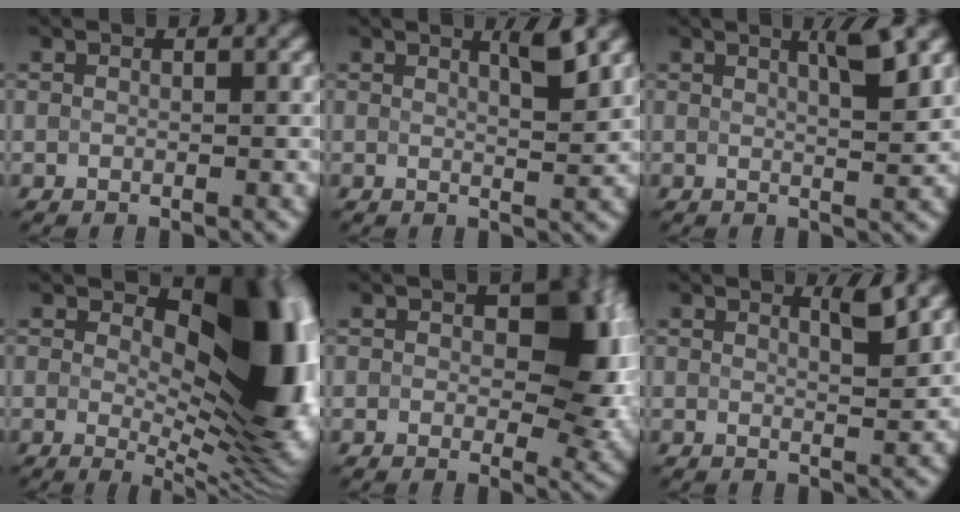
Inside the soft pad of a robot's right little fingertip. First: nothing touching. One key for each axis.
{"total": 2.1, "fx": 1.3, "fy": 0.1, "fz": 1.7, "tx": -0.021, "ty": -0.001, "tz": 0.018}
{"total": 2.8, "fx": 1.5, "fy": 0.2, "fz": 2.4, "tx": -0.030, "ty": 0.001, "tz": 0.022}
{"total": 13.3, "fx": 2.0, "fy": 6.5, "fz": 11.4, "tx": -0.132, "ty": -0.001, "tz": 0.035}
{"total": 8.0, "fx": 0.8, "fy": 4.9, "fz": 6.3, "tx": -0.065, "ty": 0.000, "tz": 0.006}
{"total": 1.7, "fx": 1.2, "fy": 0.0, "fz": 1.2, "tx": -0.017, "ty": -0.001, "tz": 0.015}